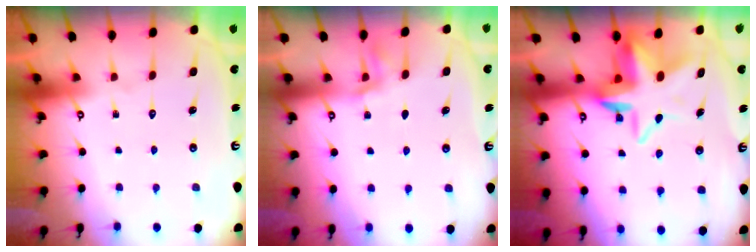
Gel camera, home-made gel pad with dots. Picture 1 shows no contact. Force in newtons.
{"total": 1.4, "press": 1.4, "slide": 0.2}
{"total": 9.2, "press": 9.0, "slide": 1.6}